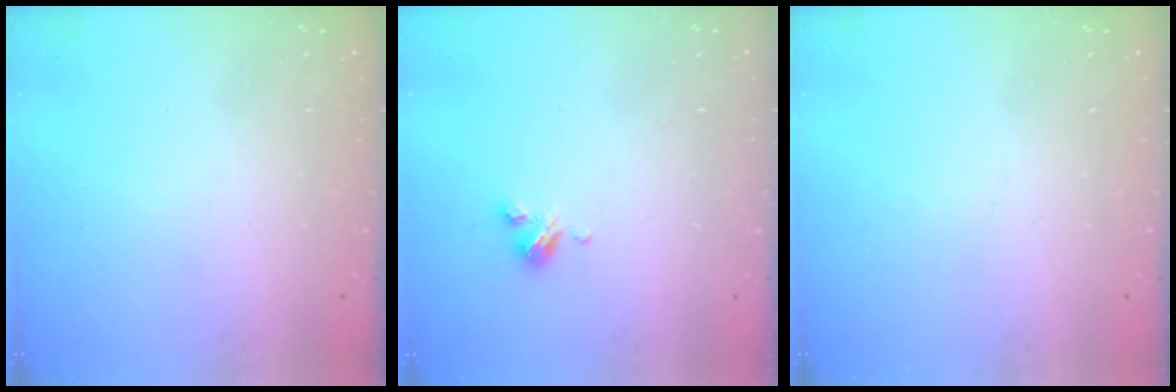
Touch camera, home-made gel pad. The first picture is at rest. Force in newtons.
{"total": 4.0, "press": 4.0, "slide": 0.3}
{"total": 0.0}